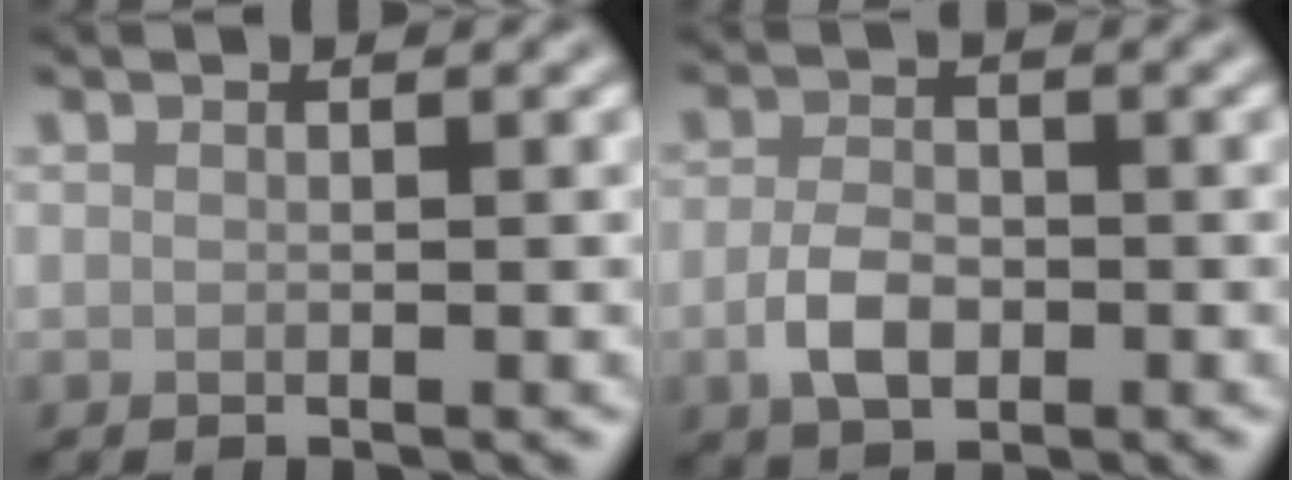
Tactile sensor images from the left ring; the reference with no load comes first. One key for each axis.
{"total": 3.4, "fx": -1.0, "fy": 2.1, "fz": 2.4, "tx": -0.050, "ty": -0.002, "tz": -0.022}